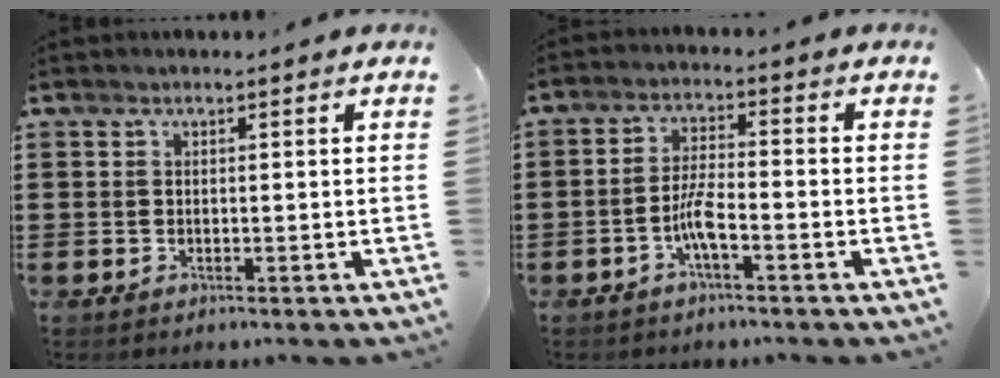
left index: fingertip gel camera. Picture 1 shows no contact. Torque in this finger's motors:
{"motor_torque": [0.24, 0.19, 0.18, 0.10]}